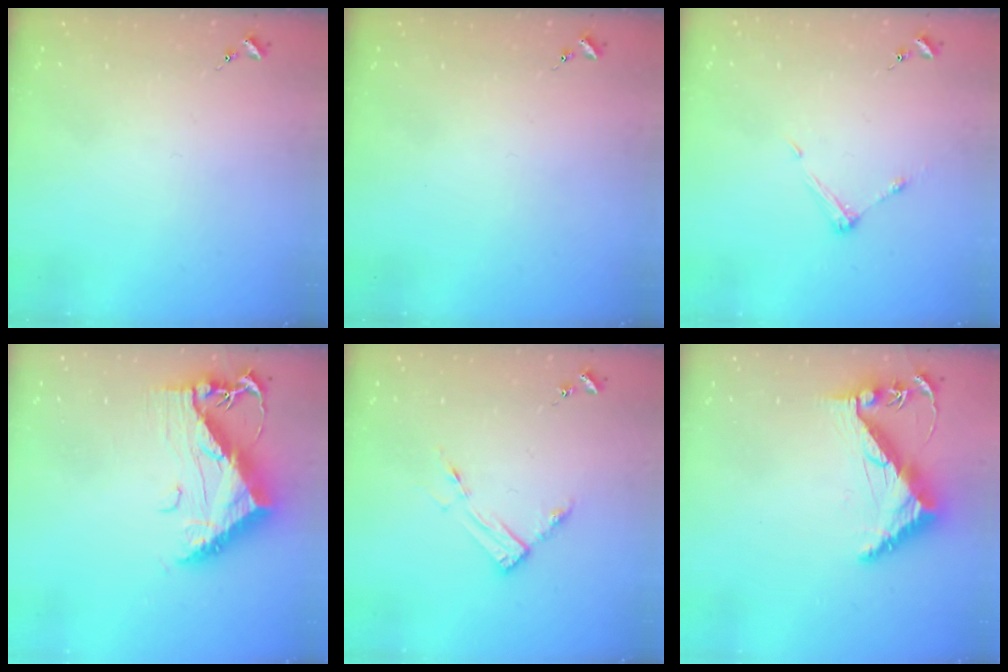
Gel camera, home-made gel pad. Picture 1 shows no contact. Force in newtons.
{"total": 0.0}
{"total": 5.3, "press": 5.2, "slide": 0.2}
{"total": 14.0, "press": 14.0, "slide": 1.3}
{"total": 7.4, "press": 7.4, "slide": 0.6}
{"total": 8.7, "press": 8.6, "slide": 0.9}